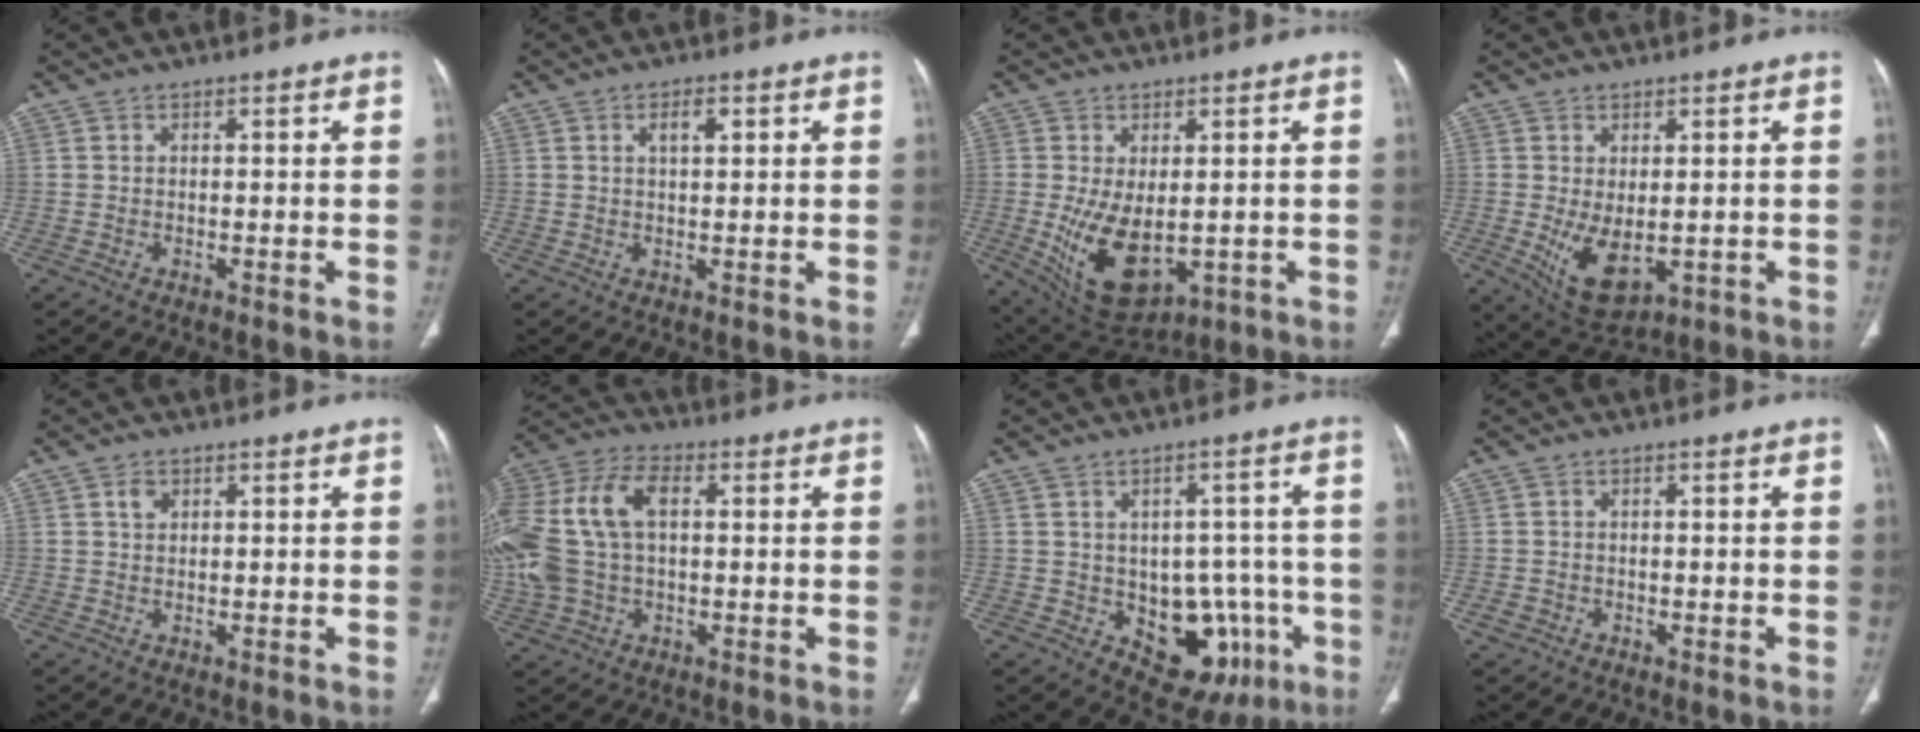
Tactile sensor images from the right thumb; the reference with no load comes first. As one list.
[{"total": 2.6, "force": [1.0, 1.1, 2.1], "torque": [-0.033, -0.002, 0.018]}, {"total": 12.2, "force": [-1.7, 6.8, 10.0], "torque": [-0.167, -0.017, 0.000]}, {"total": 8.5, "force": [-1.2, 4.7, 6.9], "torque": [-0.111, -0.015, 0.003]}, {"total": 1.7, "force": [0.7, 1.3, 0.9], "torque": [-0.013, 0.000, 0.013]}, {"total": 20.3, "force": [2.5, 12.7, 15.6], "torque": [-0.377, 0.025, 0.048]}, {"total": 14.0, "force": [-4.0, 9.4, 9.6], "torque": [-0.072, 0.021, -0.036]}, {"total": 1.4, "force": [-0.6, 1.2, 0.4], "torque": [-0.006, 0.005, -0.011]}]